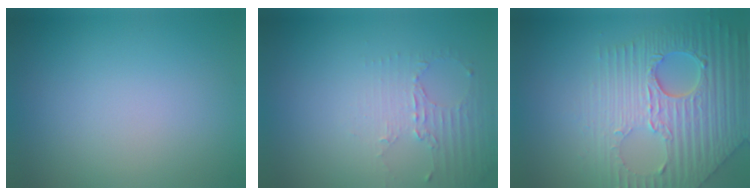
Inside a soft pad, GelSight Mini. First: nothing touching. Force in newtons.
{"total": 2.2, "press": 1.7, "slide": 1.5}
{"total": 7.5, "press": 5.9, "slide": 4.7}